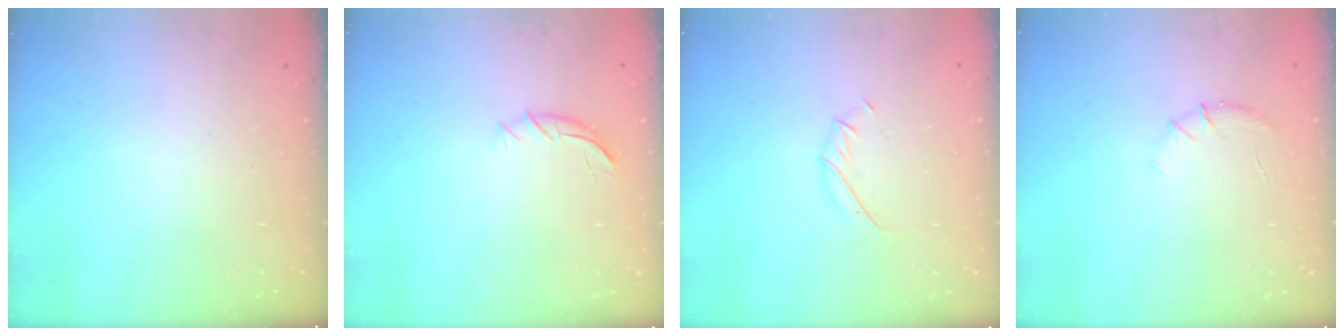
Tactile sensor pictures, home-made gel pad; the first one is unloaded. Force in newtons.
{"total": 7.2, "press": 7.1, "slide": 1.1}
{"total": 4.6, "press": 4.5, "slide": 0.9}
{"total": 5.4, "press": 5.2, "slide": 1.7}